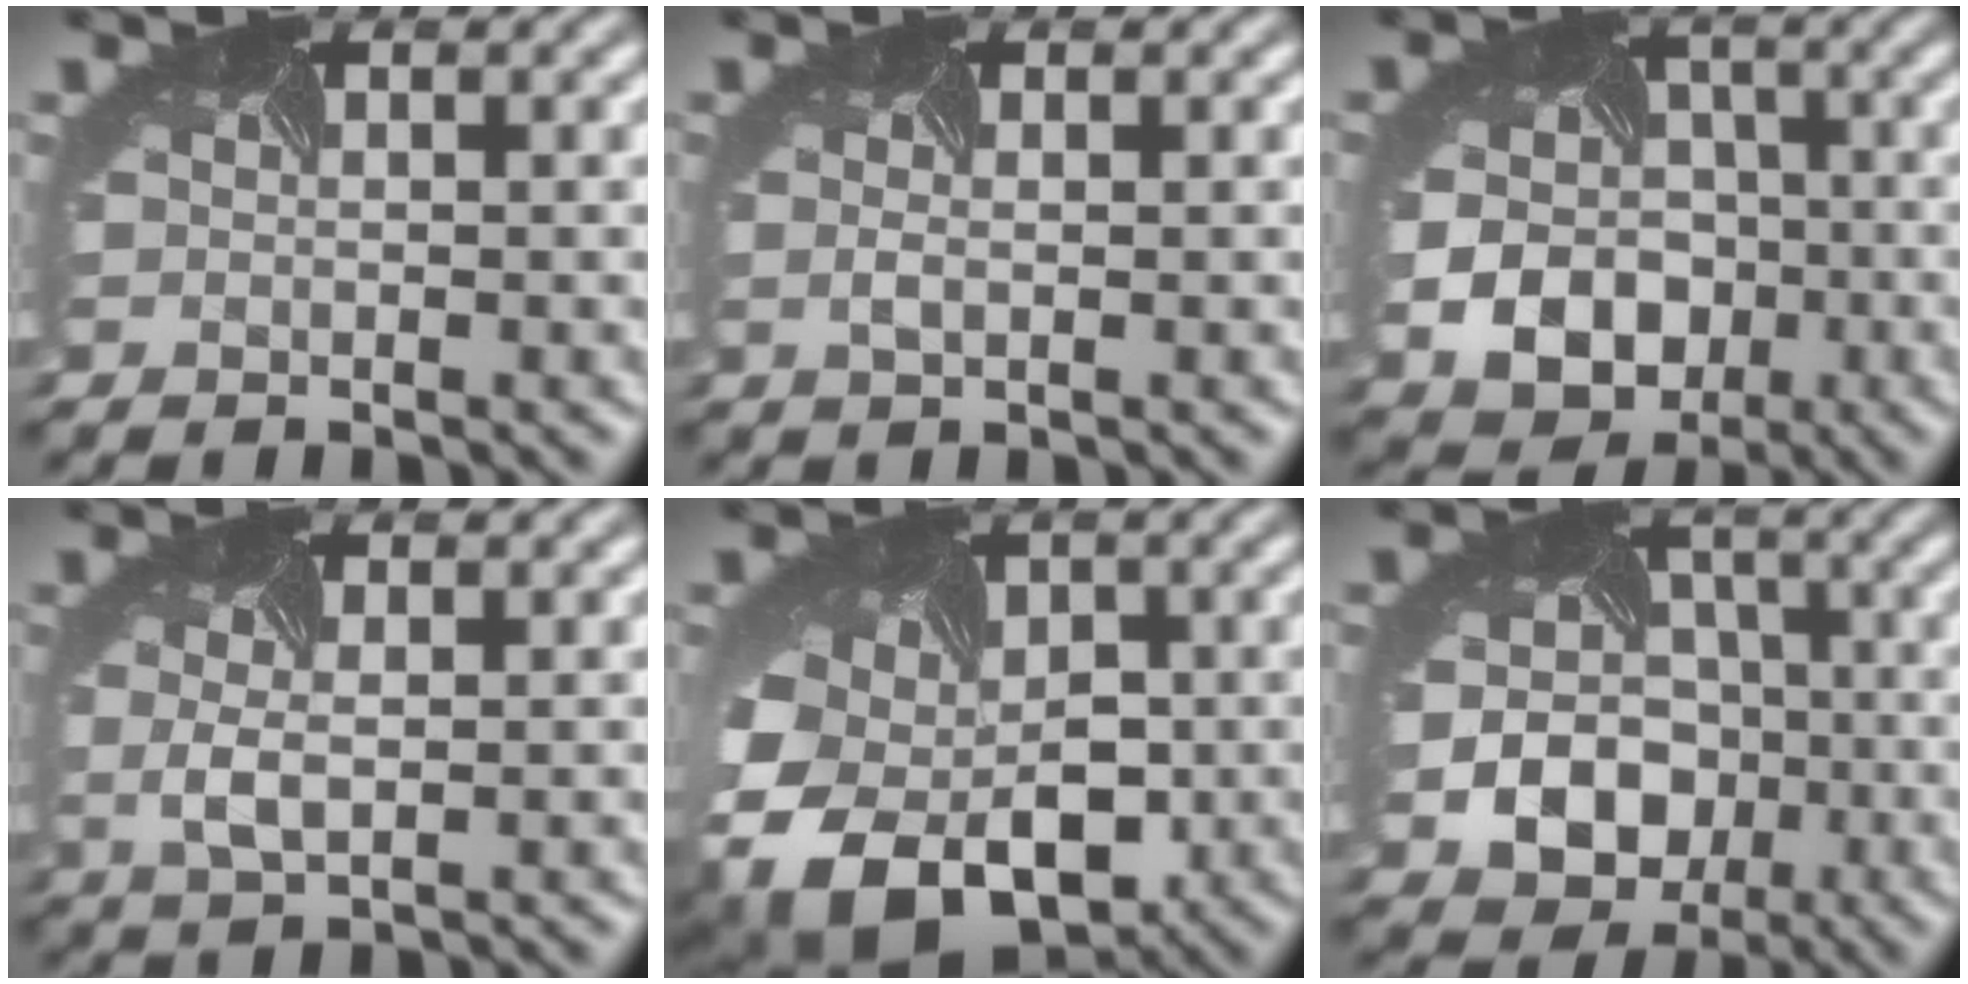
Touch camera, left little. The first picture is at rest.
{"total": 0.9, "force": [0.0, 0.4, 0.8], "torque": [-0.018, -0.003, -0.002]}
{"total": 9.6, "force": [-2.9, 7.9, 4.8], "torque": [-0.072, -0.038, -0.051]}
{"total": 2.2, "force": [0.0, 0.9, 2.0], "torque": [-0.054, -0.002, 0.001]}
{"total": 12.7, "force": [-4.5, 9.2, 7.5], "torque": [-0.154, -0.022, -0.065]}
{"total": 9.4, "force": [-3.1, 7.7, 4.3], "torque": [-0.060, -0.031, -0.058]}